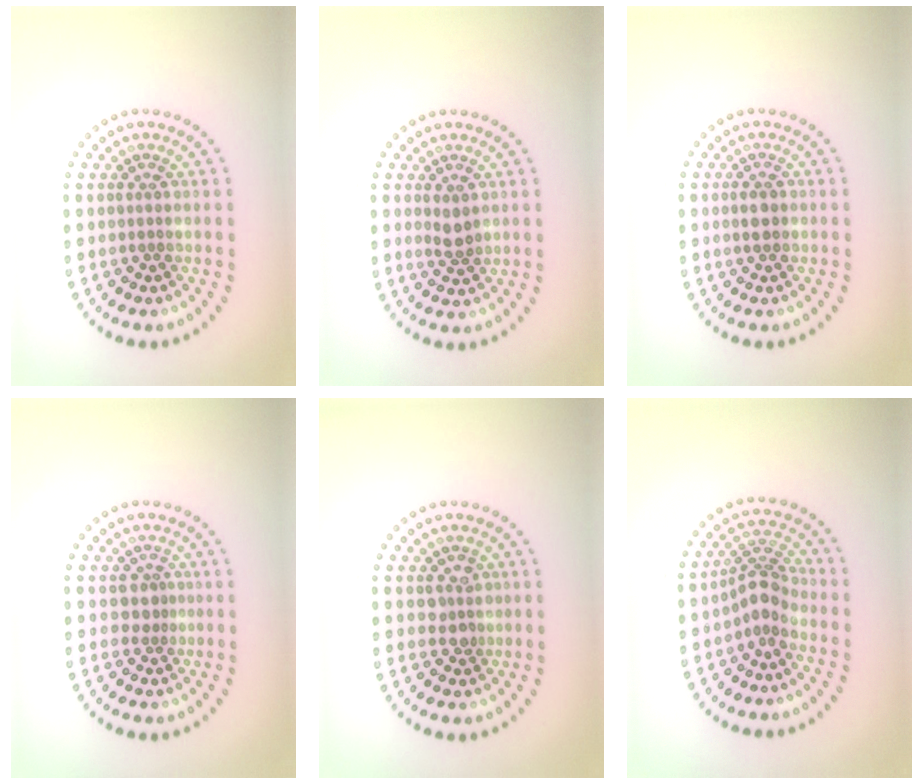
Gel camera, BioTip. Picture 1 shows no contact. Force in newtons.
{"total": 1.5, "press": 1.5, "slide": 0.4}
{"total": 1.4, "press": 1.4, "slide": 0.1}
{"total": 1.1, "press": 0.7, "slide": 0.9}
{"total": 1.8, "press": 1.6, "slide": 0.6}
{"total": 2.9, "press": 2.1, "slide": 2.0}